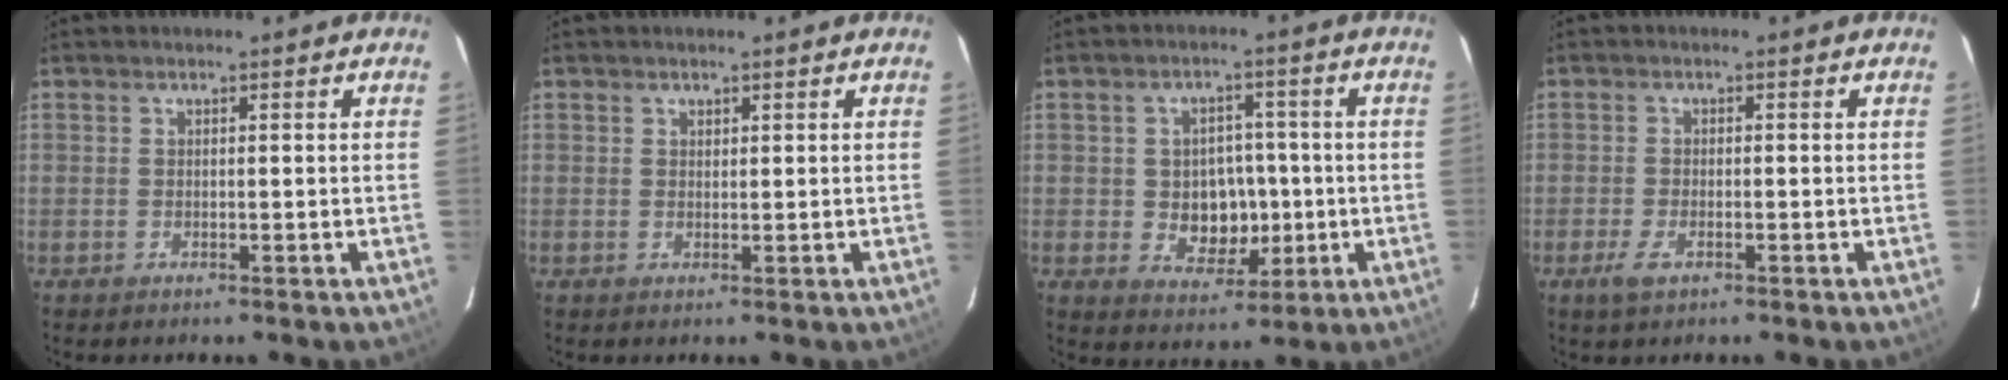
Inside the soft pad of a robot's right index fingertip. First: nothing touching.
{"total": 0.8, "force": [0.5, 0.5, 0.1], "torque": [0.000, 0.003, 0.009]}
{"total": 7.4, "force": [-0.8, 6.3, 3.9], "torque": [-0.078, 0.007, 0.004]}
{"total": 3.2, "force": [-1.8, 1.3, 2.3], "torque": [-0.054, -0.006, -0.034]}